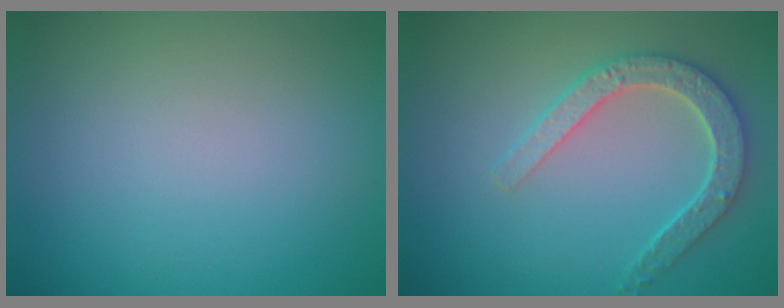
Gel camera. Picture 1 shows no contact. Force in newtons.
{"total": 3.6, "press": 3.4, "slide": 1.4}